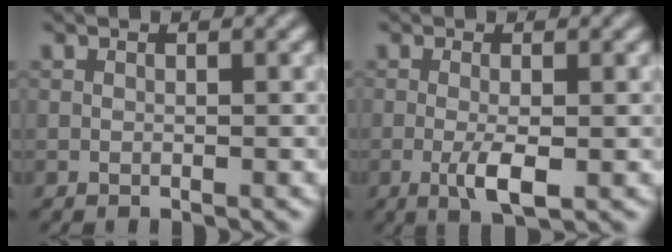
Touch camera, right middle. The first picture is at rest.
{"total": 2.9, "force": [-0.8, 0.7, 2.7], "torque": [-0.054, -0.006, -0.015]}